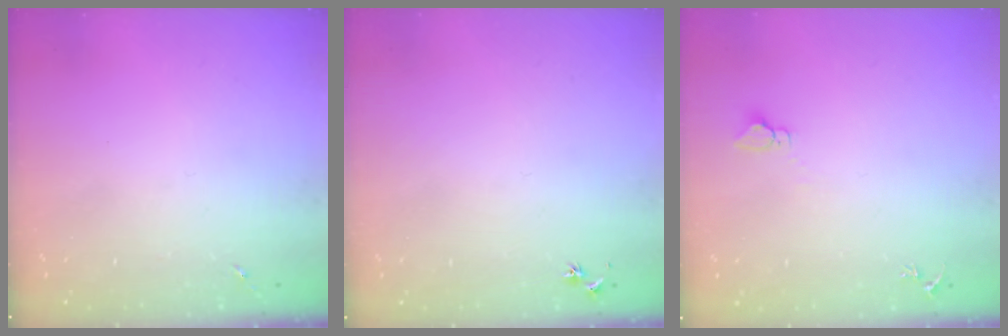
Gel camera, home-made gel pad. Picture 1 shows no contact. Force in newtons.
{"total": 3.0, "press": 2.9, "slide": 0.3}
{"total": 2.8, "press": 2.8, "slide": 0.2}